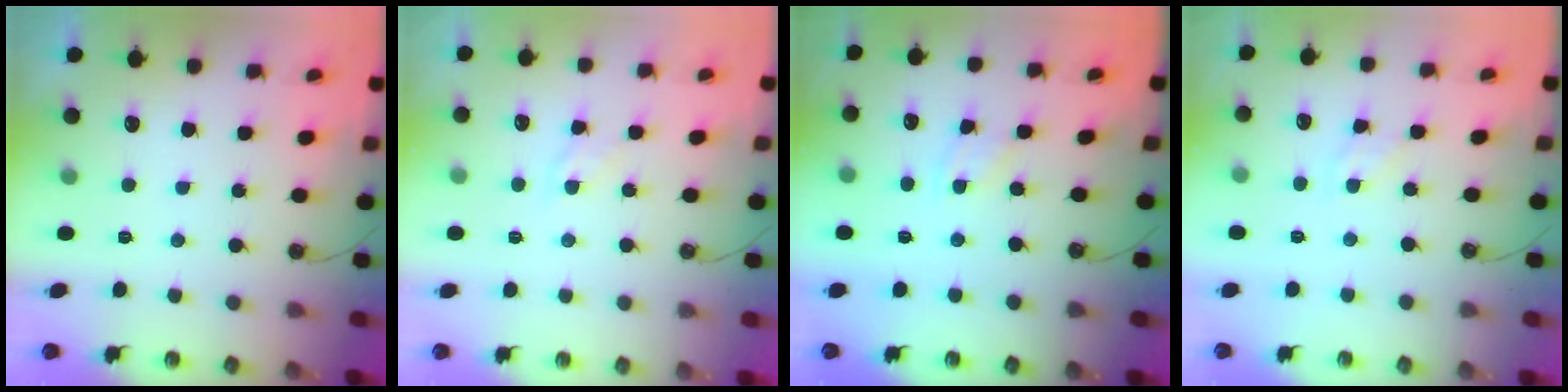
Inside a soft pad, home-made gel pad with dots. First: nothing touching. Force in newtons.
{"total": 6.9, "press": 6.8, "slide": 0.7}
{"total": 2.4, "press": 2.4, "slide": 0.3}
{"total": 1.6, "press": 1.6, "slide": 0.2}